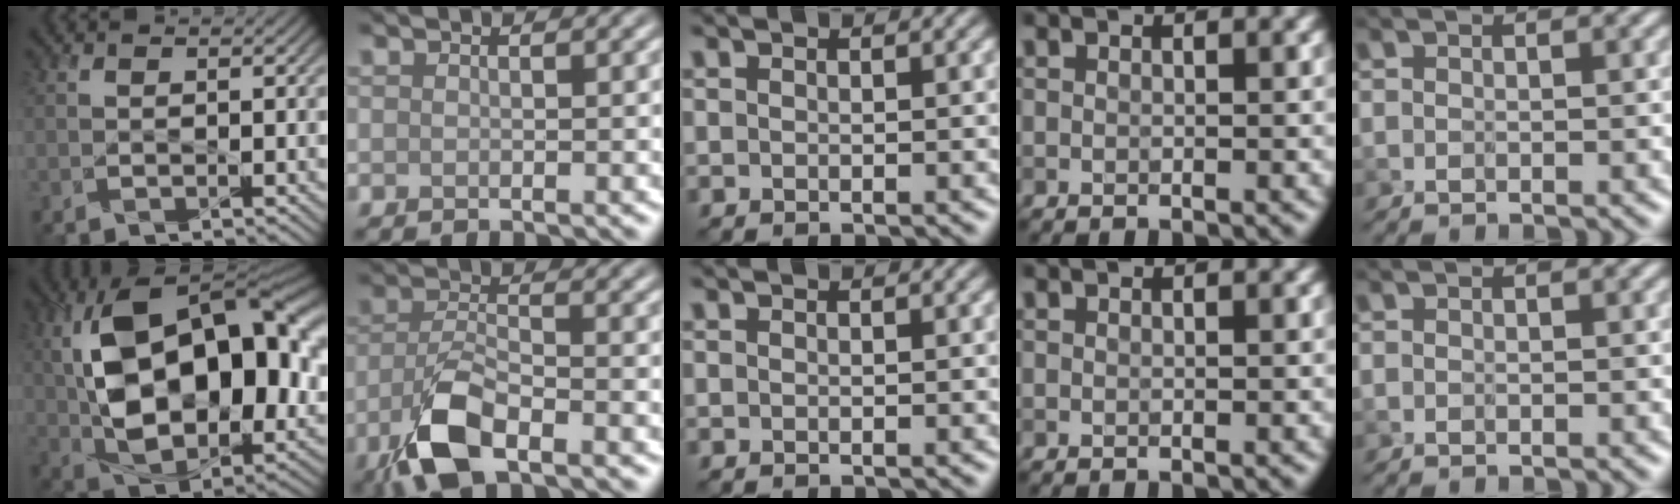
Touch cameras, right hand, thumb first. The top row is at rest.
{"thumb": {"total": 19.6, "force": [3.4, 11.3, 15.7], "torque": [-0.287, 0.002, 0.062]}, "index": {"total": 6.2, "force": [-3.3, 2.5, 4.6], "torque": [-0.103, -0.010, -0.072]}}